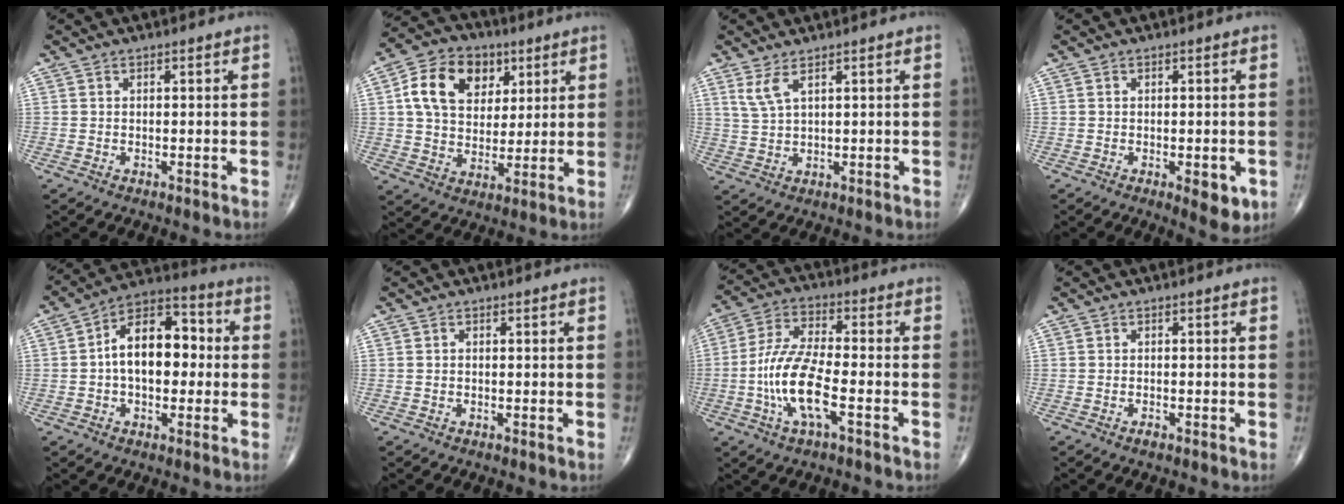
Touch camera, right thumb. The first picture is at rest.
{"total": 14.5, "force": [4.9, 10.6, 8.7], "torque": [-0.125, -0.002, 0.081]}
{"total": 3.7, "force": [2.2, 1.0, 2.8], "torque": [-0.067, -0.009, 0.055]}
{"total": 4.9, "force": [-1.5, 2.0, 4.2], "torque": [-0.041, -0.008, -0.014]}
{"total": 13.9, "force": [0.3, 8.4, 11.1], "torque": [-0.151, 0.038, -0.008]}
{"total": 0.0}
{"total": 12.3, "force": [-3.6, 3.9, 11.1], "torque": [-0.238, 0.023, -0.071]}
{"total": 1.0, "force": [-0.7, 0.4, 0.7], "torque": [-0.013, 0.001, -0.012]}